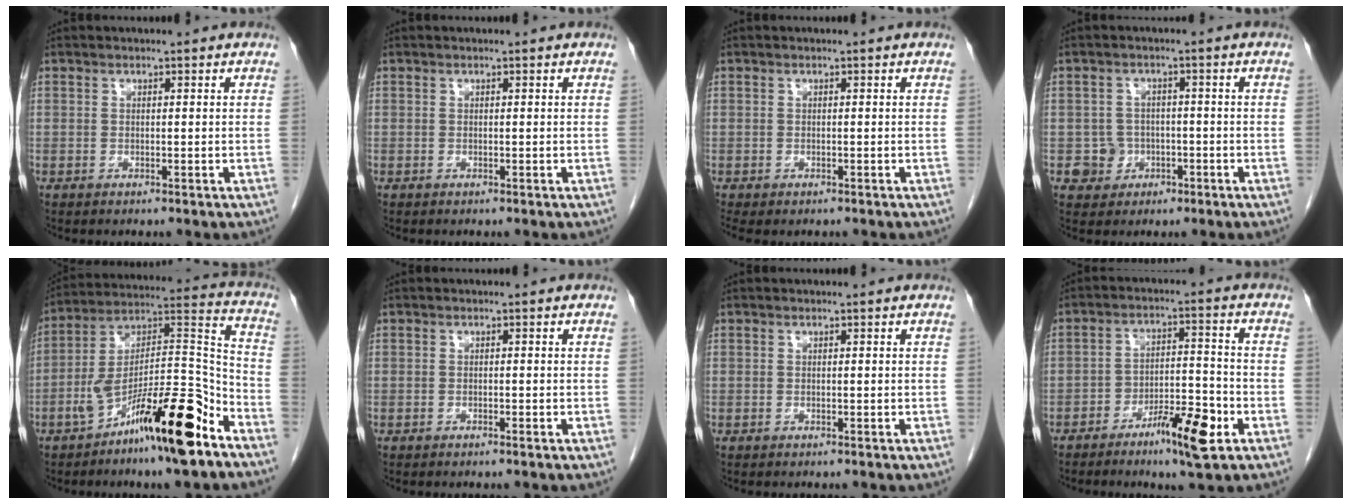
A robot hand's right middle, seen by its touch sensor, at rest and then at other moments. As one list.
[{"total": 0.0}, {"total": 2.0, "force": [-1.5, 1.0, 0.8], "torque": [-0.014, -0.005, -0.020]}, {"total": 3.9, "force": [-1.3, 3.6, 0.2], "torque": [0.007, 0.014, -0.016]}, {"total": 19.4, "force": [-11.3, 2.6, 15.6], "torque": [-0.264, 0.011, -0.187]}, {"total": 0.6, "force": [-0.4, 0.0, 0.4], "torque": [-0.010, 0.001, -0.006]}, {"total": 0.0}, {"total": 8.3, "force": [-4.6, 1.7, 6.7], "torque": [-0.107, 0.006, -0.075]}]